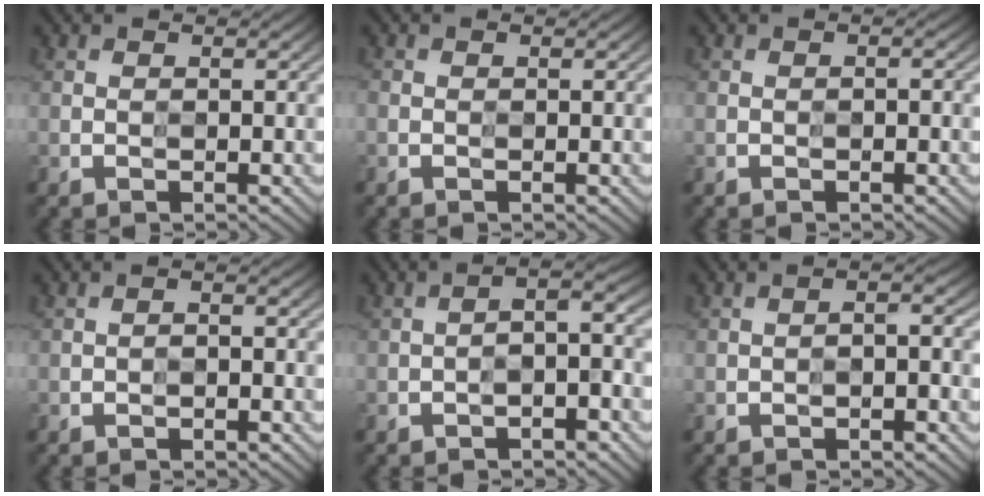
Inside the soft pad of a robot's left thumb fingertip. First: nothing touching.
{"total": 1.4, "force": [-0.5, 0.9, 0.9], "torque": [-0.021, -0.001, -0.015]}
{"total": 2.6, "force": [-1.3, 1.1, 2.0], "torque": [-0.028, -0.001, -0.021]}
{"total": 2.6, "force": [-1.6, 1.0, 1.8], "torque": [-0.022, 0.001, -0.025]}
{"total": 7.6, "force": [-3.4, 2.5, 6.4], "torque": [-0.098, 0.003, -0.049]}
{"total": 4.9, "force": [-2.4, 1.9, 3.8], "torque": [-0.052, -0.001, -0.037]}